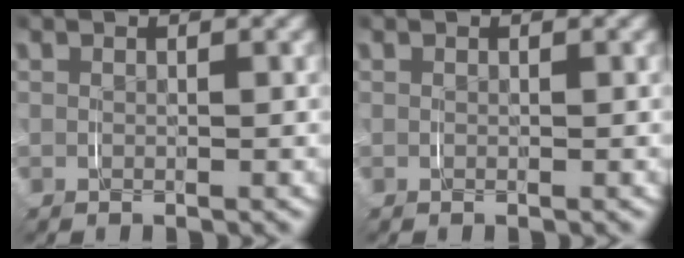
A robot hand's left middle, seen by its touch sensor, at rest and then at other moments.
{"total": 0.0}